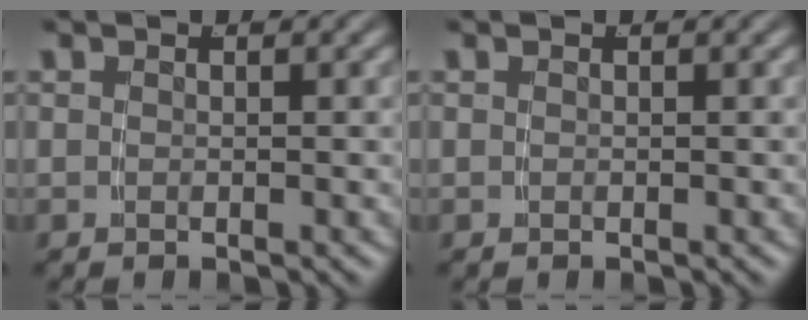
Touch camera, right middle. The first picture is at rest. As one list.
[{"total": 0.0}]